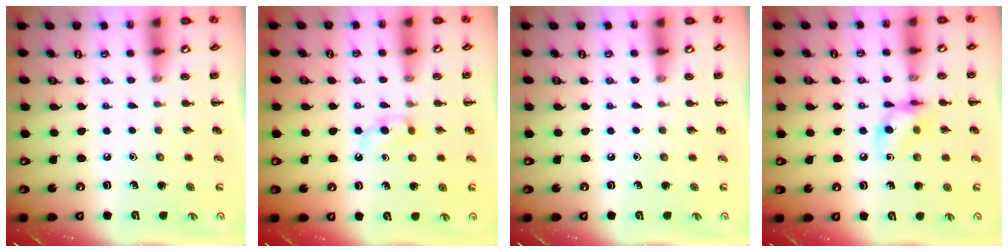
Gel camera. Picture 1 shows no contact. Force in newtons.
{"total": 3.2, "press": 2.9, "slide": 1.4}
{"total": 0.0}
{"total": 9.1, "press": 9.1, "slide": 0.6}